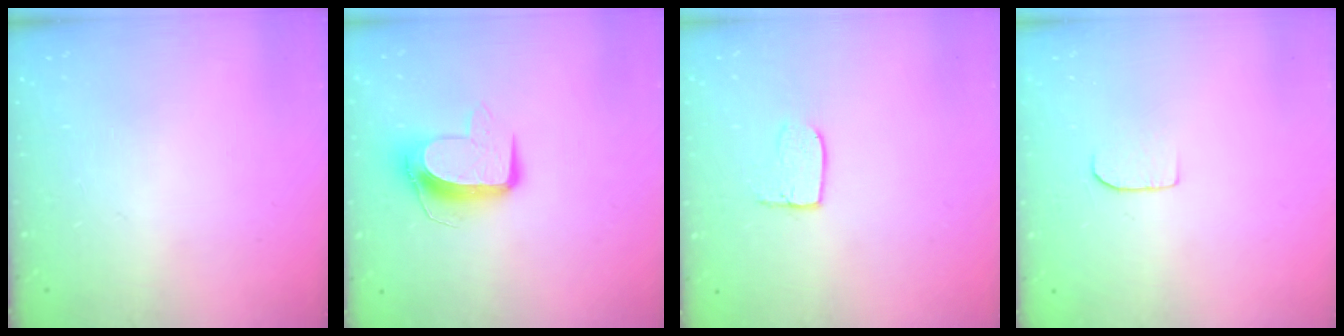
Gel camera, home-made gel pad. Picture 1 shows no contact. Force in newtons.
{"total": 10.5, "press": 10.5, "slide": 0.3}
{"total": 6.0, "press": 6.0, "slide": 0.3}
{"total": 5.0, "press": 5.0, "slide": 0.5}